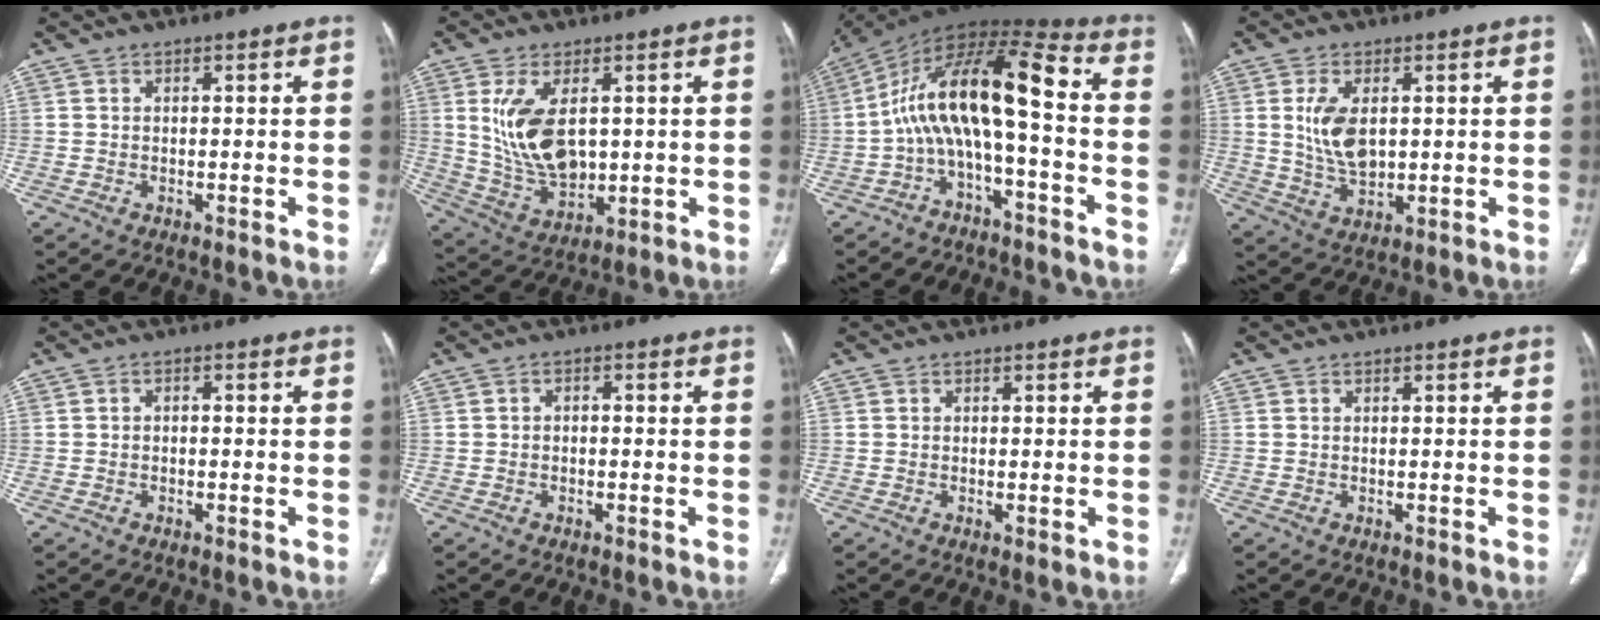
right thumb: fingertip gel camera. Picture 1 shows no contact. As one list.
[{"total": 12.7, "force": [2.5, 7.1, 10.3], "torque": [-0.189, -0.017, 0.065]}, {"total": 14.4, "force": [-2.6, 4.7, 13.4], "torque": [-0.244, 0.093, -0.053]}, {"total": 8.2, "force": [1.5, 4.5, 6.7], "torque": [-0.125, -0.012, 0.037]}, {"total": 0.9, "force": [-0.3, 0.6, 0.6], "torque": [-0.006, 0.005, -0.008]}, {"total": 1.1, "force": [-0.4, 0.8, 0.7], "torque": [-0.008, 0.007, -0.009]}, {"total": 0.9, "force": [-0.2, 0.3, 0.8], "torque": [-0.017, -0.004, -0.004]}, {"total": 0.0}]